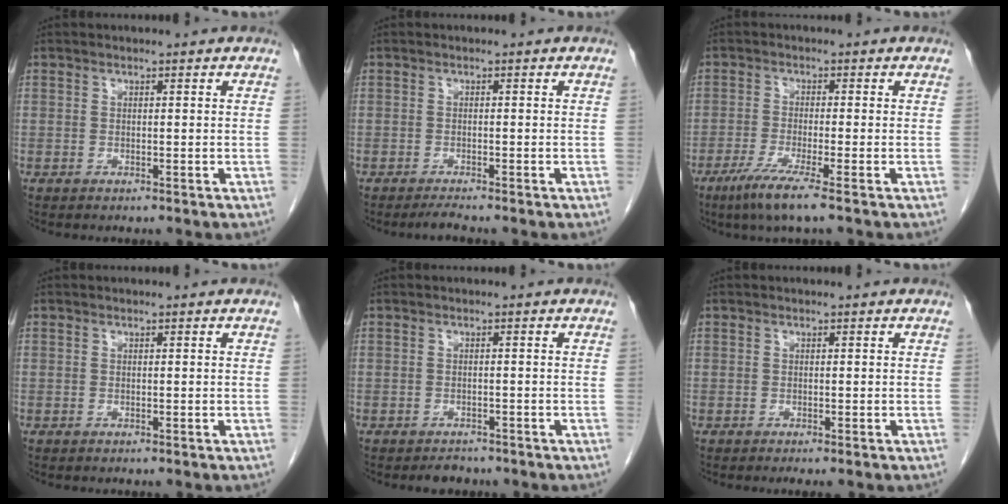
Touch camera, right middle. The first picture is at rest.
{"total": 1.5, "force": [-1.3, -0.4, 0.6], "torque": [-0.020, -0.008, -0.023]}
{"total": 6.0, "force": [-3.8, -0.5, 4.6], "torque": [-0.089, -0.019, -0.072]}
{"total": 0.0}
{"total": 2.1, "force": [-1.9, 0.9, 0.4], "torque": [-0.014, -0.003, -0.025]}
{"total": 1.0, "force": [-0.7, -0.1, 0.6], "torque": [-0.012, -0.006, -0.010]}